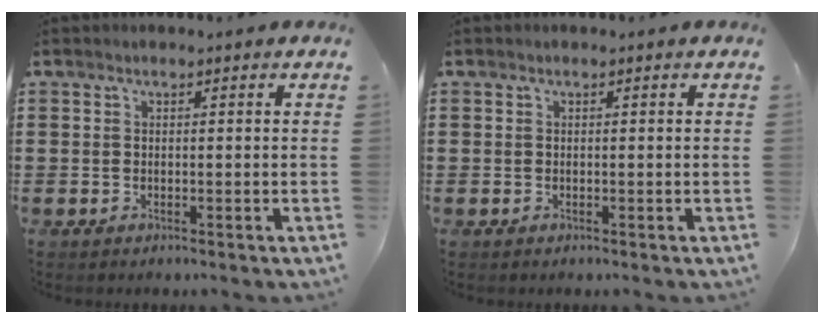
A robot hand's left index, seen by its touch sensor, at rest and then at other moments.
{"total": 0.0}